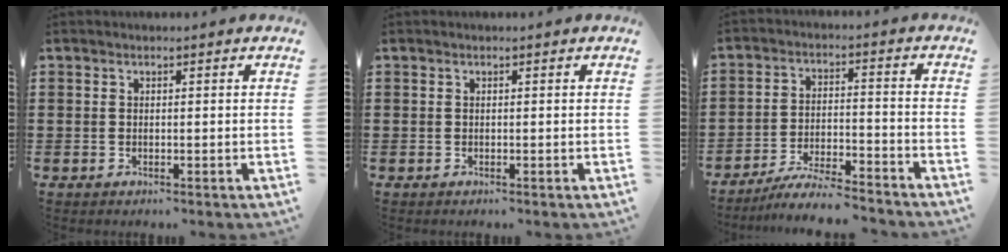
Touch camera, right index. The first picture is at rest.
{"total": 0.0}
{"total": 6.1, "force": [-5.9, 0.0, 1.8], "torque": [-0.042, -0.004, -0.115]}